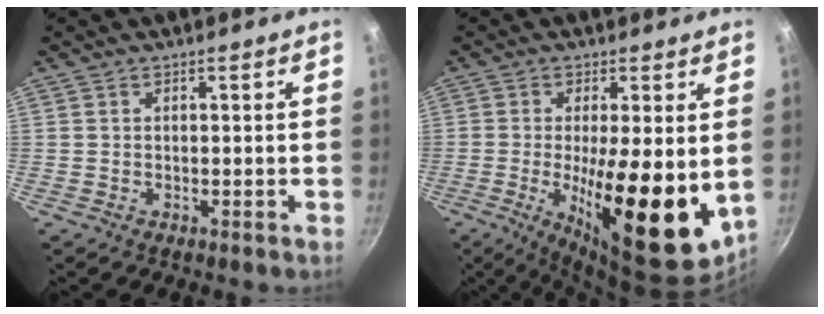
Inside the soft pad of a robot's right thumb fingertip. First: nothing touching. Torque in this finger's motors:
{"motor_torque": [1.92, 3.09, 2.52, -0.25, 0.56]}